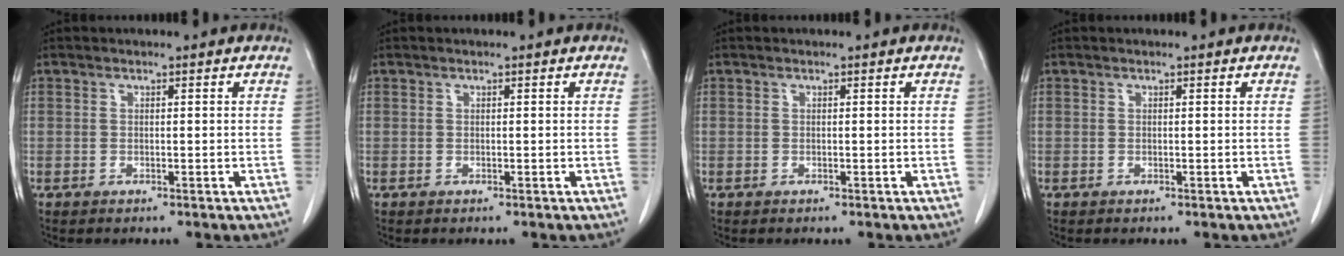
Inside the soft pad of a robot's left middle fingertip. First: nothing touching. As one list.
[{"total": 0.0}, {"total": 0.0}, {"total": 0.0}]